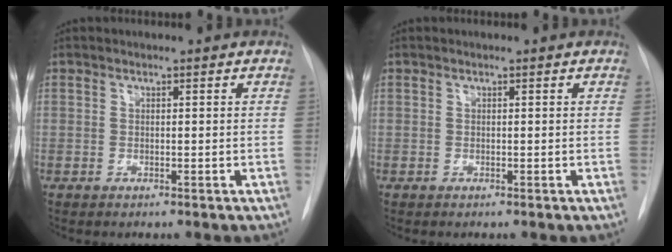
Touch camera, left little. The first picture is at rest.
{"total": 0.0}